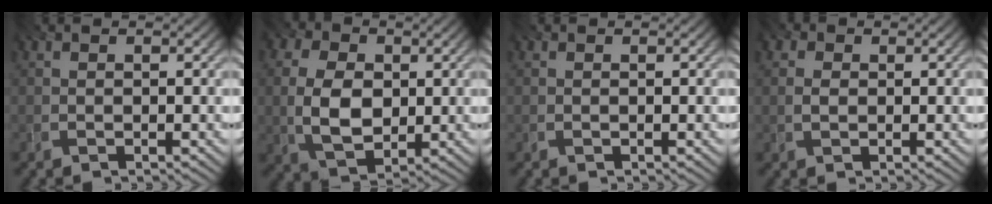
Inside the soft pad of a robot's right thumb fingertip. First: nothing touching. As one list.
[{"total": 8.5, "force": [-0.1, 5.7, 6.3], "torque": [-0.151, 0.001, -0.010]}, {"total": 0.0}, {"total": 2.3, "force": [0.4, 1.8, 1.4], "torque": [-0.032, 0.004, -0.002]}]